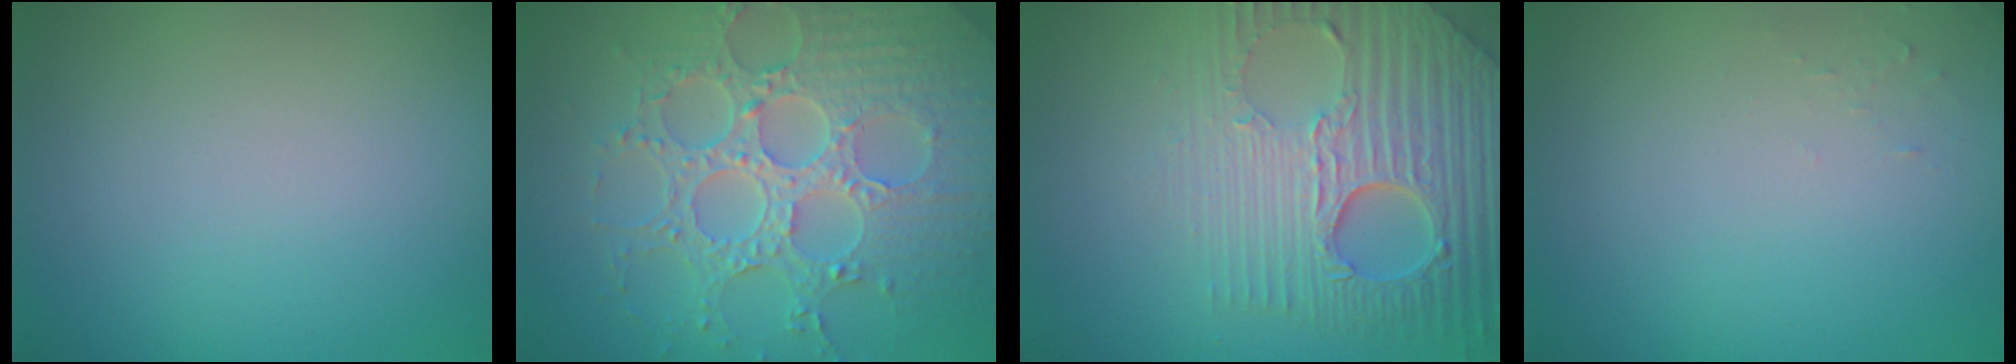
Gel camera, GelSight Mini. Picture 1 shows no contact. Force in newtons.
{"total": 8.2, "press": 6.0, "slide": 5.6}
{"total": 8.3, "press": 6.2, "slide": 5.6}
{"total": 0.6, "press": 0.6, "slide": 0.1}